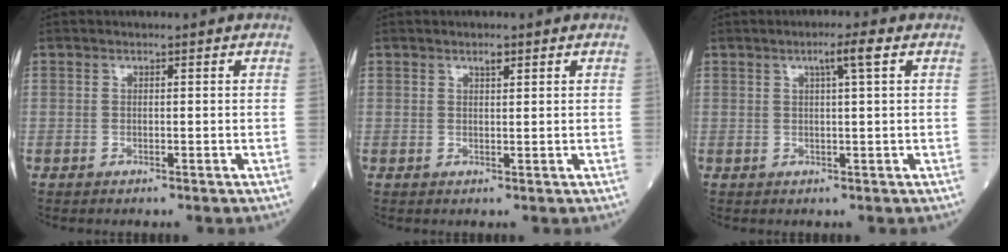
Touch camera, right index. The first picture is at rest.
{"total": 1.6, "force": [1.0, 0.6, 1.1], "torque": [-0.027, 0.000, 0.019]}
{"total": 3.6, "force": [1.5, 0.1, 3.2], "torque": [-0.060, 0.006, 0.027]}